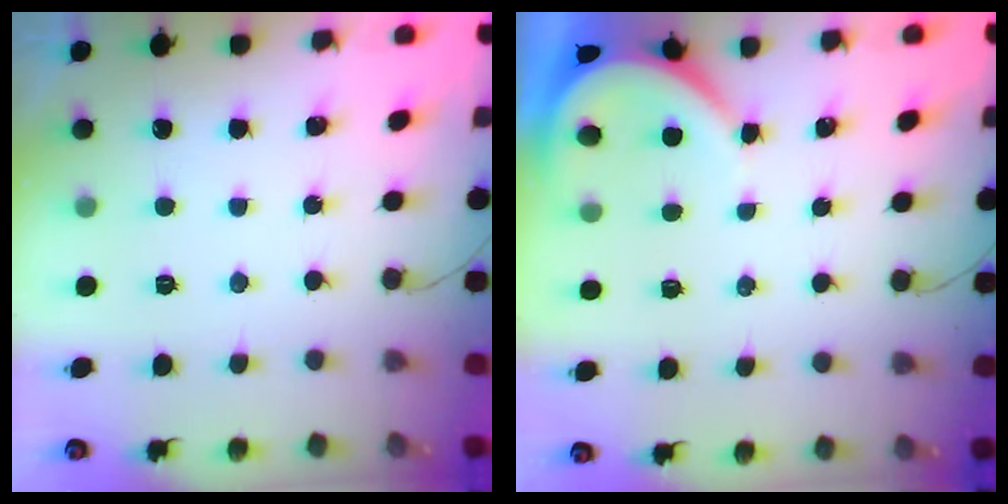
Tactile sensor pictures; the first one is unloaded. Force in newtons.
{"total": 3.5, "press": 3.4, "slide": 0.5}